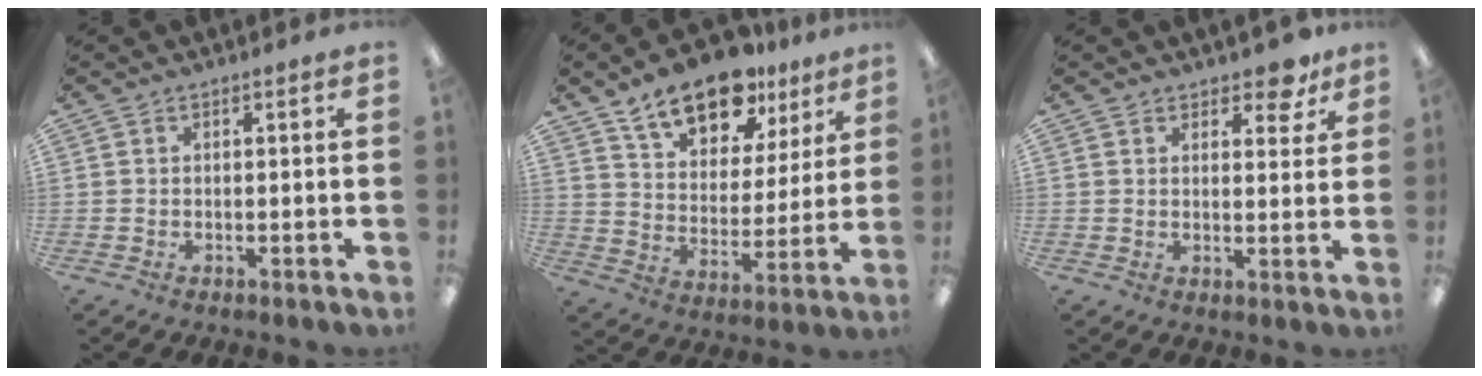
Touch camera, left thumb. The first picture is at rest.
{"total": 16.1, "force": [12.0, 7.8, 7.4], "torque": [-0.113, -0.069, 0.211]}
{"total": 5.9, "force": [4.6, 2.7, 2.7], "torque": [-0.022, -0.024, 0.077]}